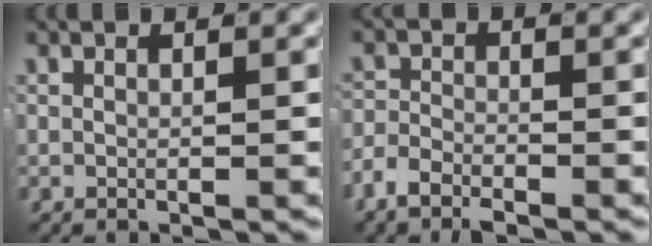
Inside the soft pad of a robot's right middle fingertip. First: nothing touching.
{"total": 2.7, "force": [-2.1, 1.2, 1.3], "torque": [-0.020, 0.001, -0.044]}